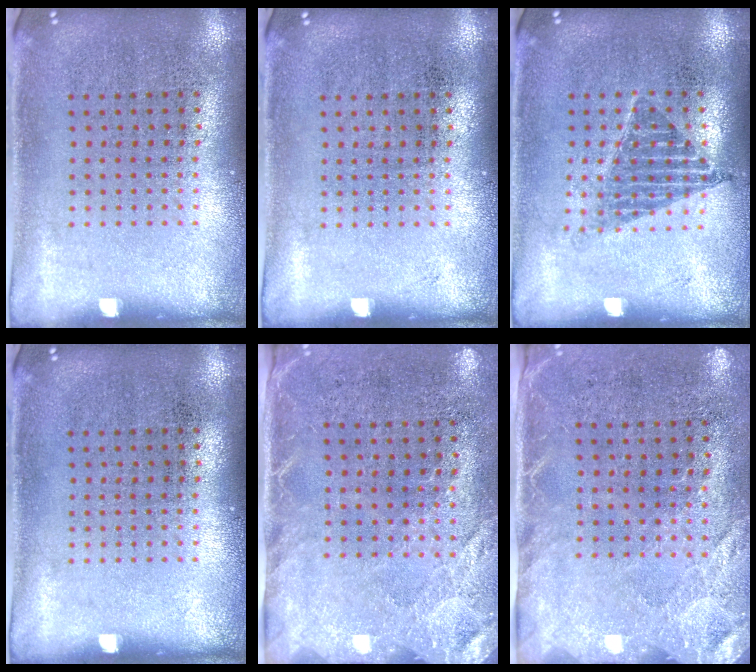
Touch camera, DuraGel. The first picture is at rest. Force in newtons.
{"total": 0.0}
{"total": 1.1, "press": 1.0, "slide": 0.6}
{"total": 0.0}
{"total": 2.7, "press": 2.2, "slide": 1.6}
{"total": 2.7, "press": 2.2, "slide": 1.6}